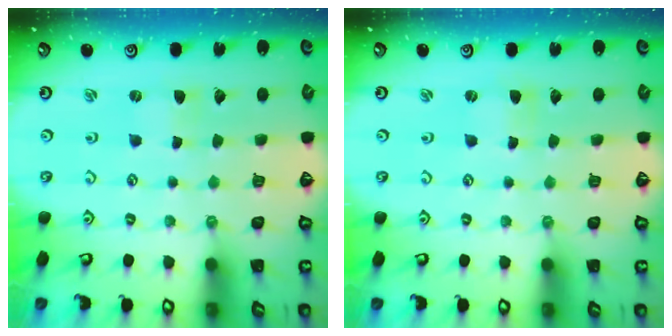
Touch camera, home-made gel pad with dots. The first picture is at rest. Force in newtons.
{"total": 0.0}